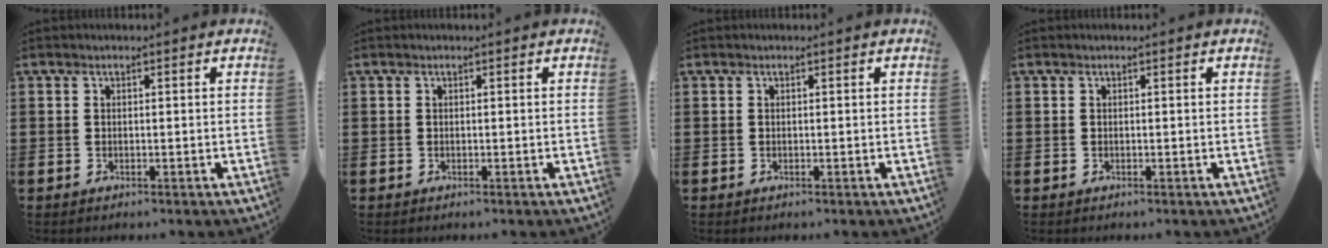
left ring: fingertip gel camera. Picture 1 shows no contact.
{"total": 0.0}
{"total": 0.0}
{"total": 0.0}